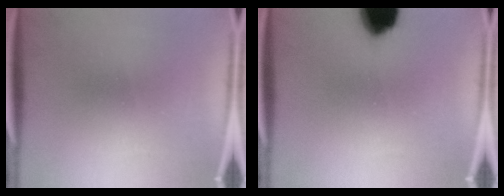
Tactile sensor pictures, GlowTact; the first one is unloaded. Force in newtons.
{"total": 12.6}